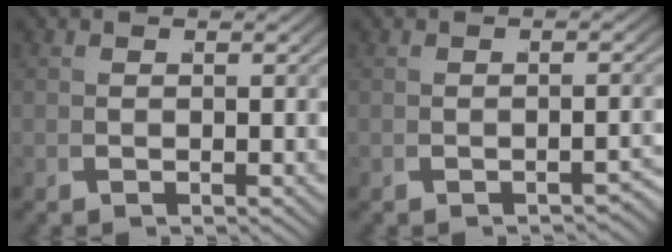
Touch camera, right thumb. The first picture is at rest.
{"total": 1.9, "force": [-1.7, 0.3, 0.6], "torque": [-0.013, 0.001, -0.024]}